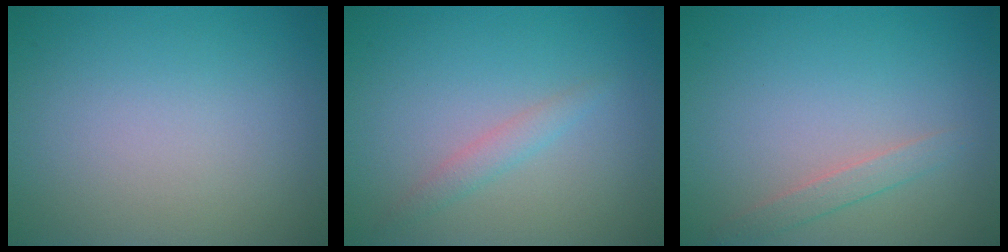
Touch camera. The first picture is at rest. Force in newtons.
{"total": 1.4, "press": 1.4, "slide": 0.1}
{"total": 1.4, "press": 1.4, "slide": 0.1}